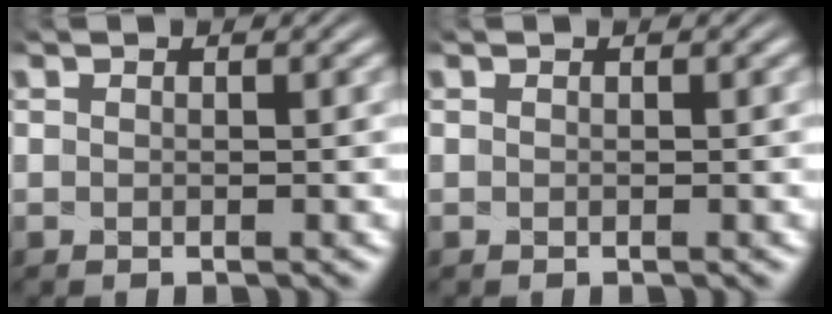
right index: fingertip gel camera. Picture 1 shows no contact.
{"total": 0.0}